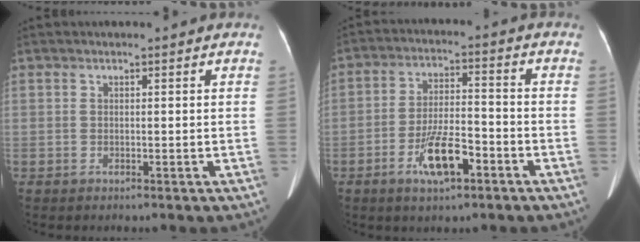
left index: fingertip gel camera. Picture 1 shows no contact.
{"total": 8.3, "force": [-4.2, 2.4, 6.7], "torque": [-0.132, 0.002, -0.074]}